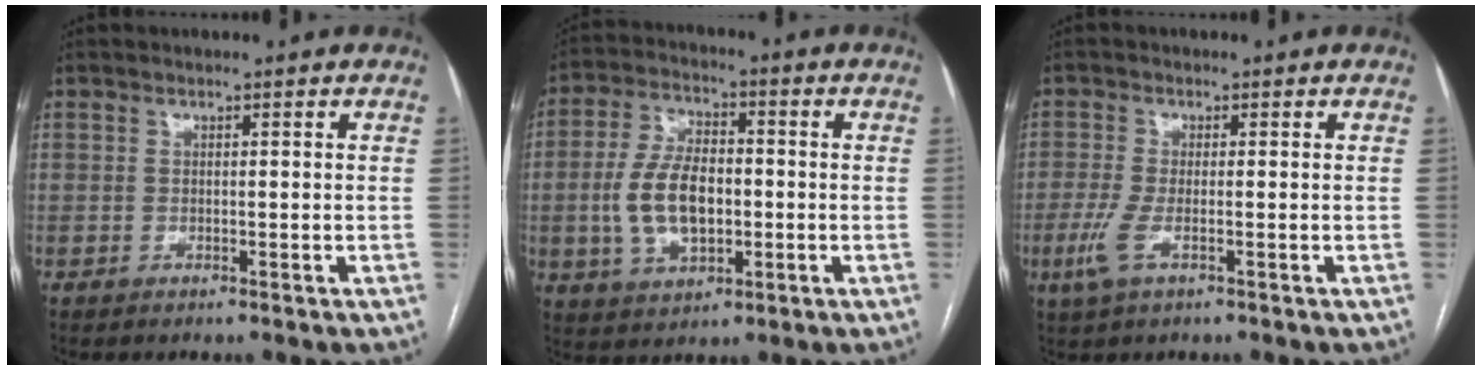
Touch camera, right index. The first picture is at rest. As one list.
[{"total": 11.0, "force": [-1.3, 5.8, 9.2], "torque": [-0.193, 0.013, -0.019]}, {"total": 4.0, "force": [-1.5, 0.9, 3.6], "torque": [-0.094, -0.012, -0.031]}]